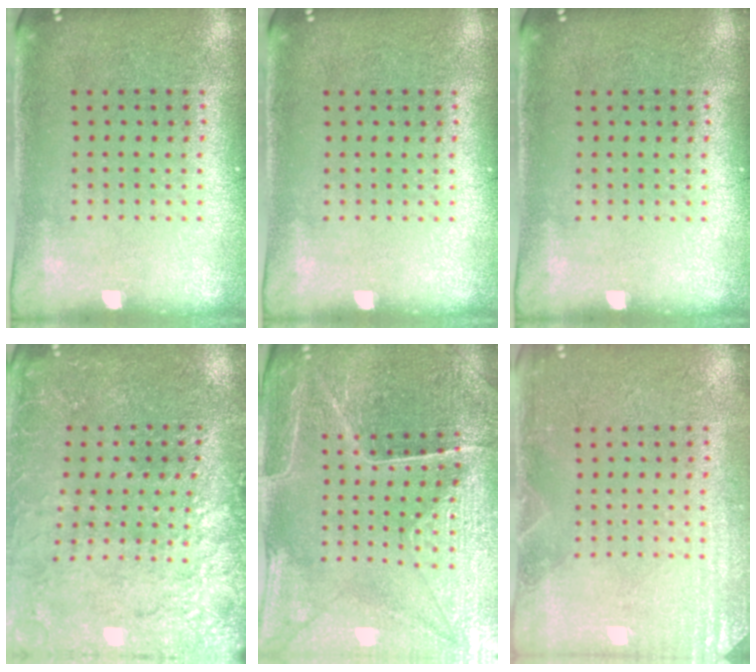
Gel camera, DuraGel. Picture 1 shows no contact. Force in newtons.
{"total": 0.0}
{"total": 0.0}
{"total": 2.9, "press": 2.9, "slide": 0.3}
{"total": 3.5, "press": 3.5, "slide": 0.2}
{"total": 2.7, "press": 2.7, "slide": 0.3}